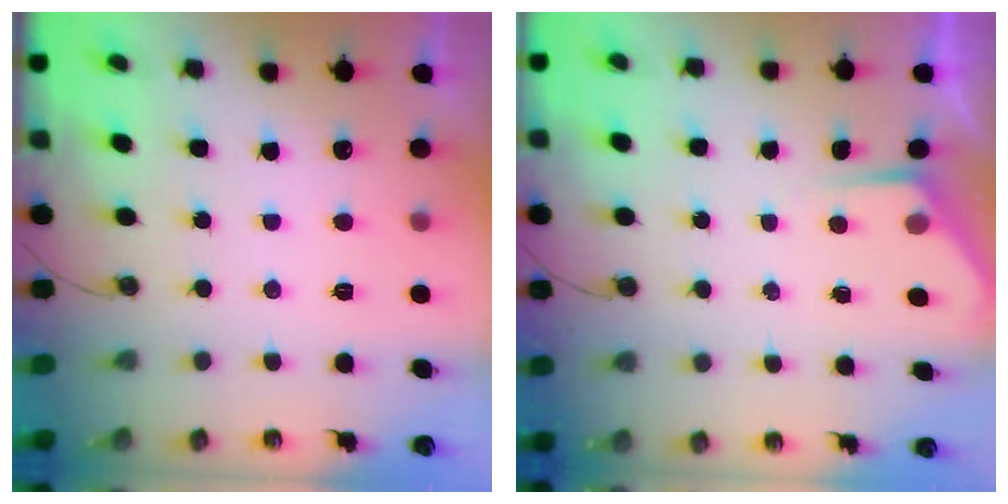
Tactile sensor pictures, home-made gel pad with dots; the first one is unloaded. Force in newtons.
{"total": 2.9, "press": 2.8, "slide": 0.5}